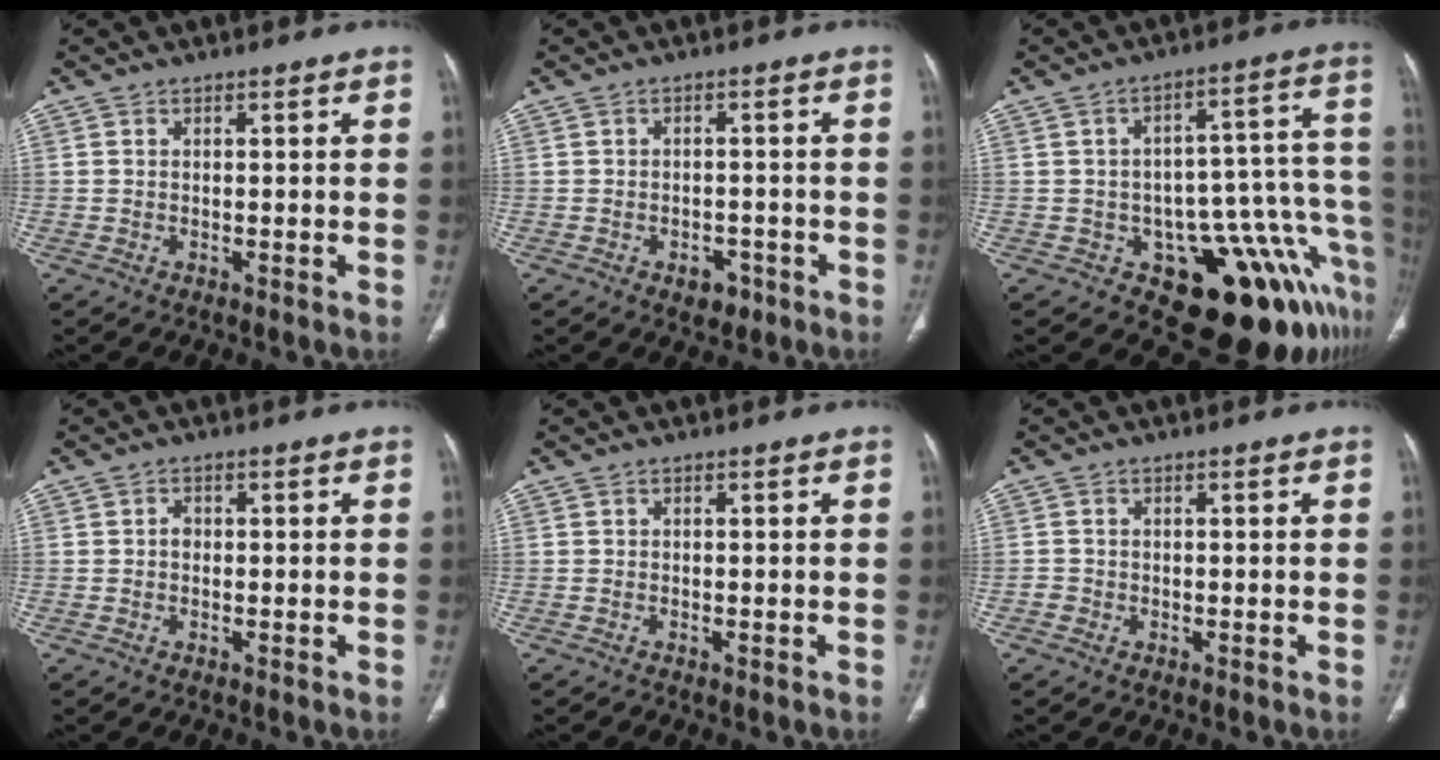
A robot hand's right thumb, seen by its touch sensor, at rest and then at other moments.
{"total": 3.6, "force": [-1.9, 2.4, 1.7], "torque": [-0.010, 0.012, -0.020]}
{"total": 19.6, "force": [-9.7, 9.0, 14.4], "torque": [-0.068, 0.102, -0.120]}
{"total": 1.3, "force": [-0.1, 1.0, 0.7], "torque": [0.000, 0.006, -0.006]}
{"total": 0.5, "force": [-0.4, 0.2, 0.2], "torque": [-0.002, 0.000, -0.006]}
{"total": 1.3, "force": [-0.6, 1.1, 0.2], "torque": [0.002, 0.006, -0.017]}